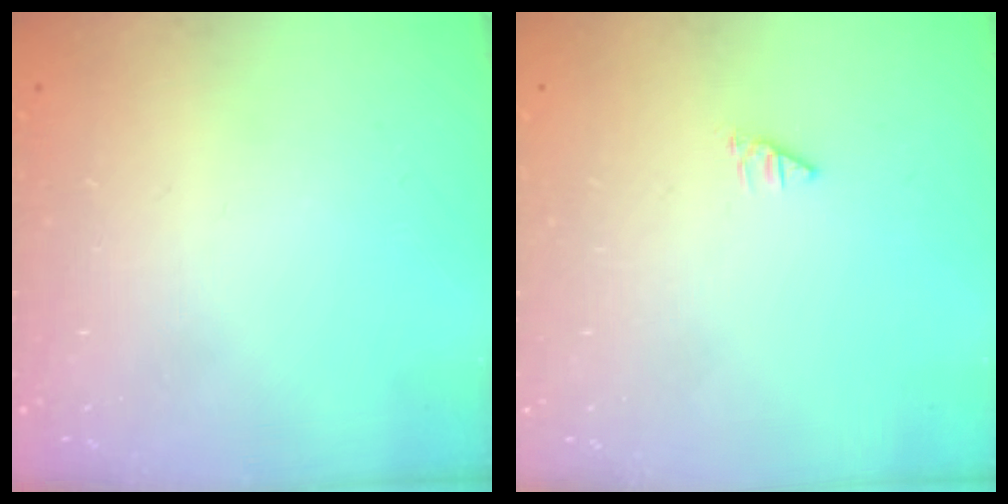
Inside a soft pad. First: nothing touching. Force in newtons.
{"total": 0.0}